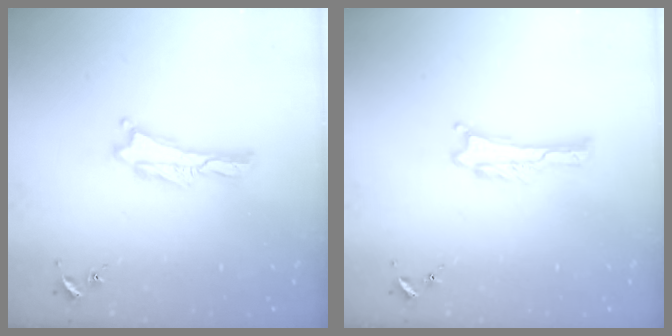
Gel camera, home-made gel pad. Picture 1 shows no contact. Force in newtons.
{"total": 0.0}